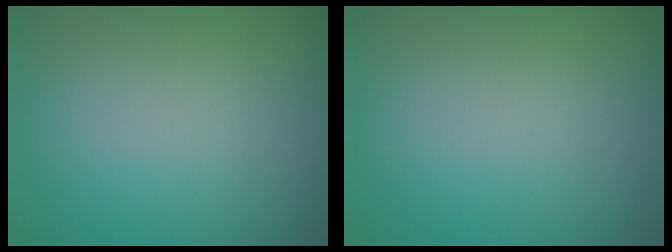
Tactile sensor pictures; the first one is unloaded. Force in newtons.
{"total": 0.0}